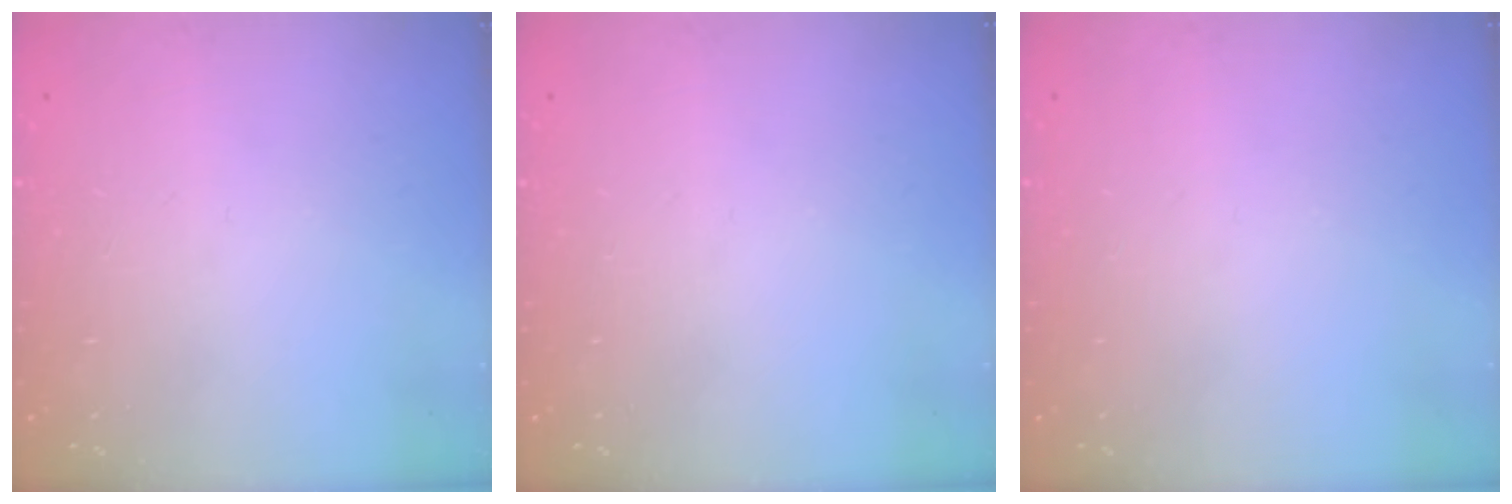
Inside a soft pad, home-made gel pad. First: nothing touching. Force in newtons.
{"total": 0.0}
{"total": 0.0}